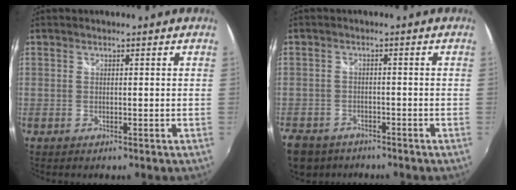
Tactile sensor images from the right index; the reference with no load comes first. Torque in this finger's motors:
{"motor_torque": [-1.36, -0.78, -1.06, -0.21]}